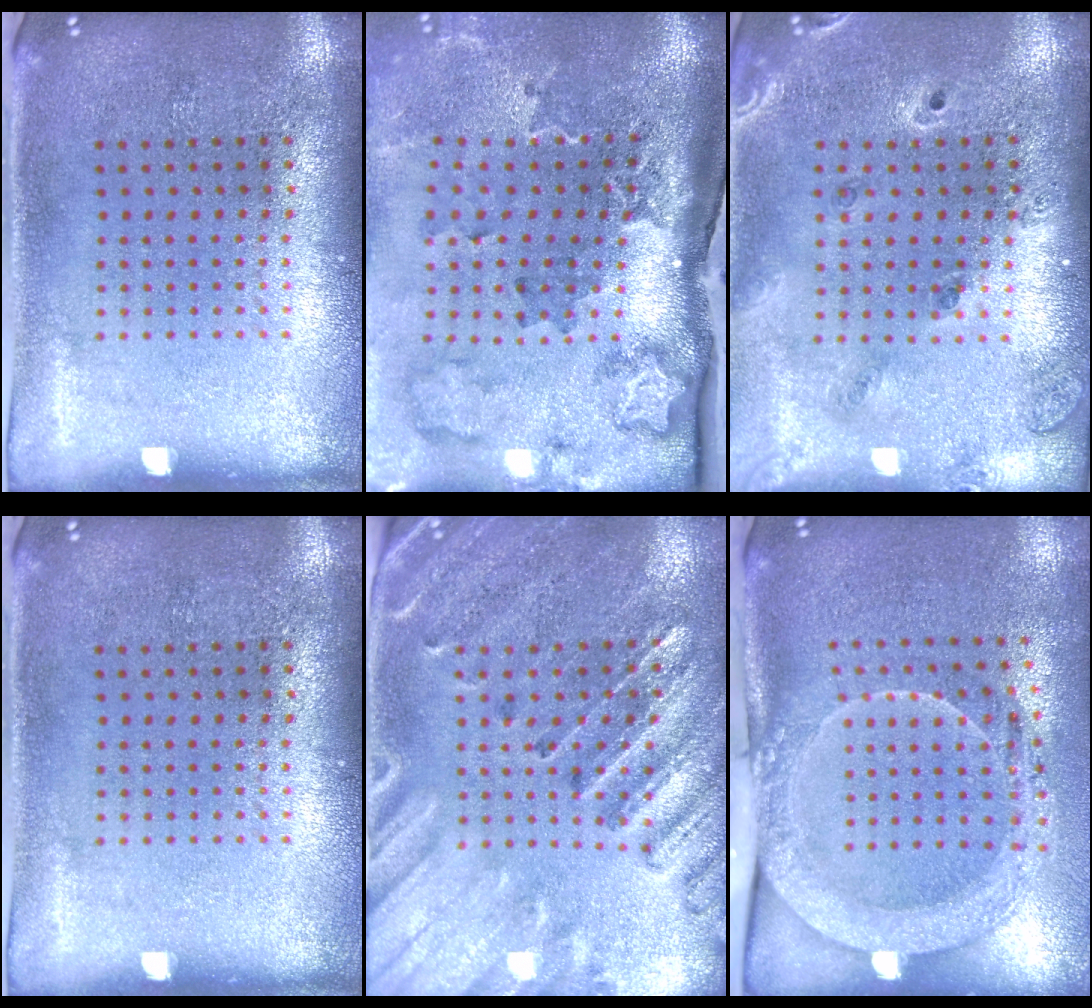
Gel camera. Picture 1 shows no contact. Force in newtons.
{"total": 3.0, "press": 2.2, "slide": 2.0}
{"total": 1.4, "press": 1.3, "slide": 0.4}
{"total": 0.0}
{"total": 2.9, "press": 2.7, "slide": 1.1}
{"total": 2.0, "press": 2.0, "slide": 0.3}